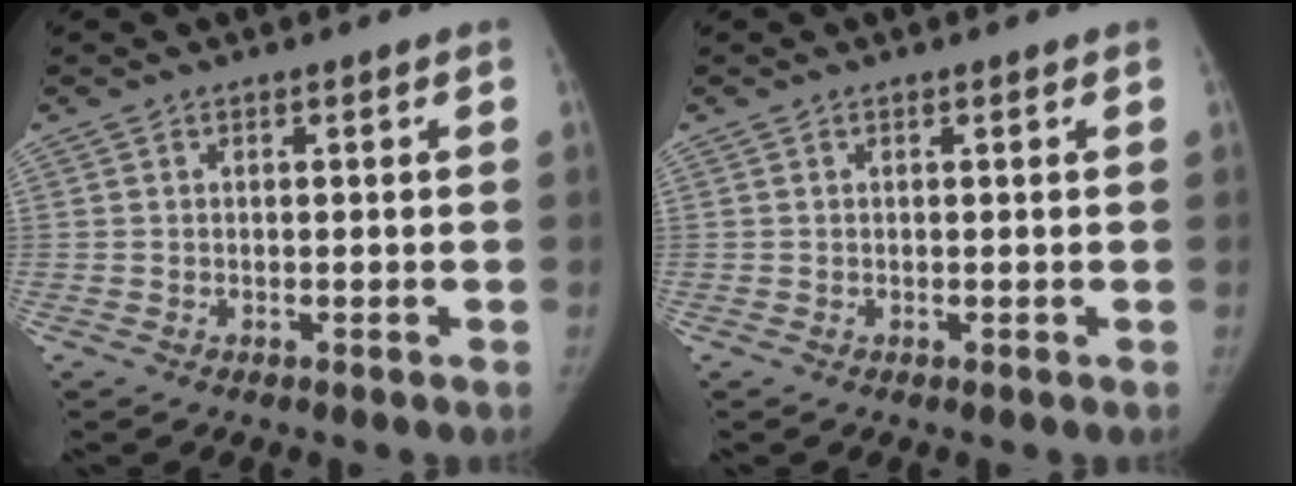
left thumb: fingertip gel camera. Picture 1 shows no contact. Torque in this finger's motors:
{"motor_torque": [-0.38, 0.00, -0.23, 0.11, -0.04]}